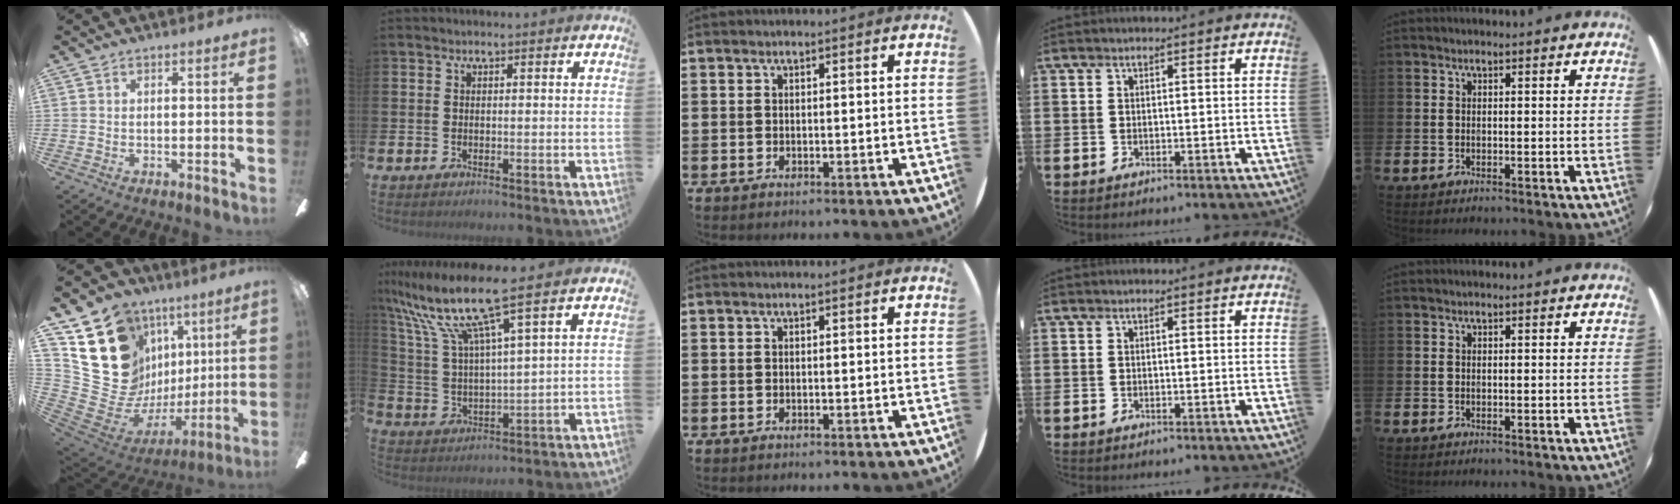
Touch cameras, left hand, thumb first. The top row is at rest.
{"thumb": {"total": 23.2, "force": [8.6, 18.7, 10.8], "torque": [-0.225, -0.069, 0.207]}, "index": {"total": 11.0, "force": [8.2, 0.7, 7.3], "torque": [-0.173, -0.040, 0.135]}}